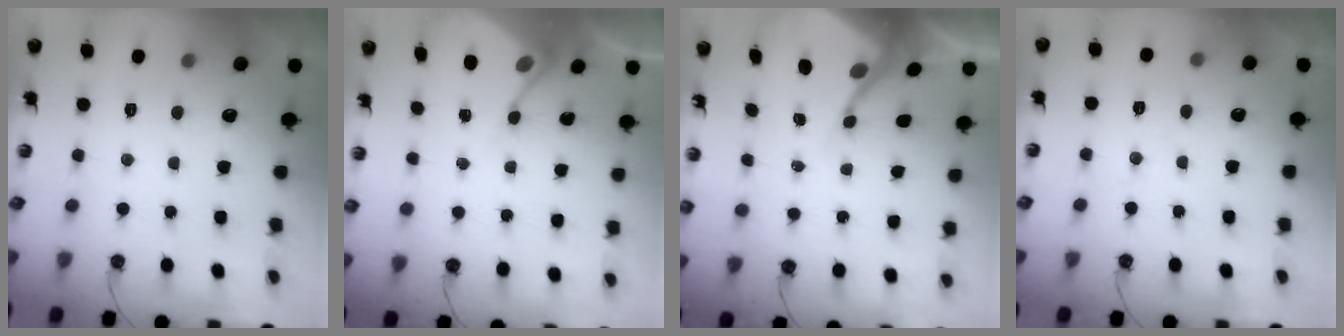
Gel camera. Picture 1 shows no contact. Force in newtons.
{"total": 6.1, "press": 6.1, "slide": 0.3}
{"total": 9.3, "press": 9.3, "slide": 0.8}
{"total": 4.6, "press": 4.5, "slide": 0.7}